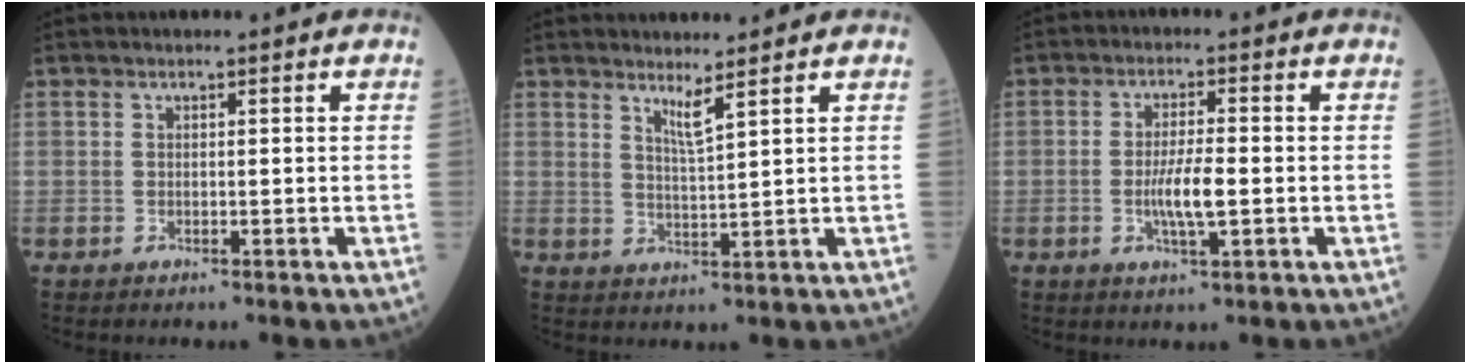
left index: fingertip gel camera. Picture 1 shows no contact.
{"total": 2.7, "force": [2.1, -0.7, 1.6], "torque": [-0.031, -0.016, 0.043]}
{"total": 5.2, "force": [-1.0, 0.7, 5.0], "torque": [-0.102, -0.007, -0.017]}